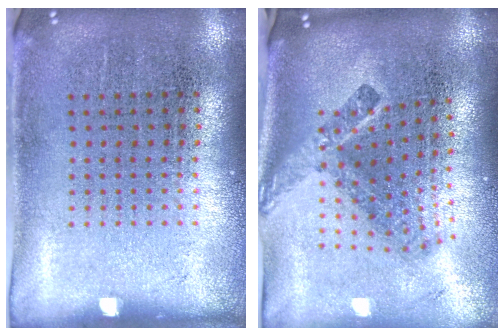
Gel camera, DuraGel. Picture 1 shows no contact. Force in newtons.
{"total": 2.5, "press": 1.6, "slide": 2.0}